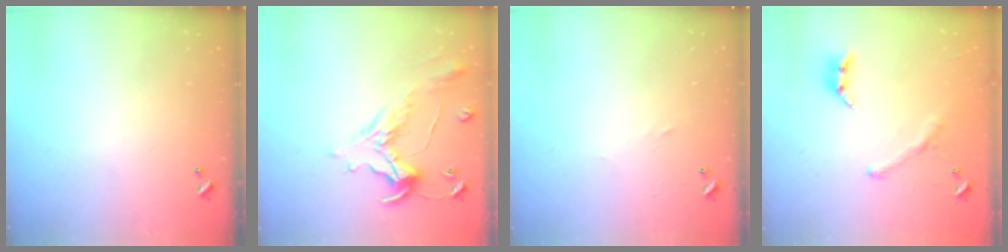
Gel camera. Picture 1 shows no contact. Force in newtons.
{"total": 1.7, "press": 1.2, "slide": 1.1}
{"total": 2.9, "press": 2.9, "slide": 0.4}
{"total": 1.8, "press": 1.2, "slide": 1.3}